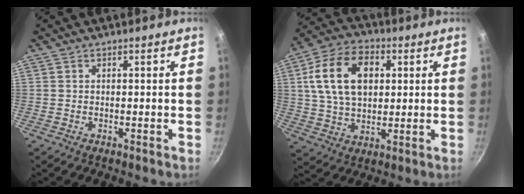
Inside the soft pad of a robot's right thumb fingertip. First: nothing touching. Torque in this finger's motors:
{"motor_torque": [-0.42, 0.99, 0.74, 0.25, 0.20]}